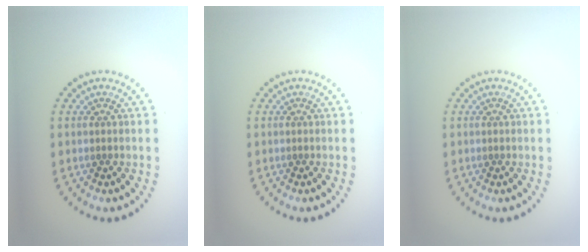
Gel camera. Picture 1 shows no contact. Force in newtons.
{"total": 0.0}
{"total": 0.0}